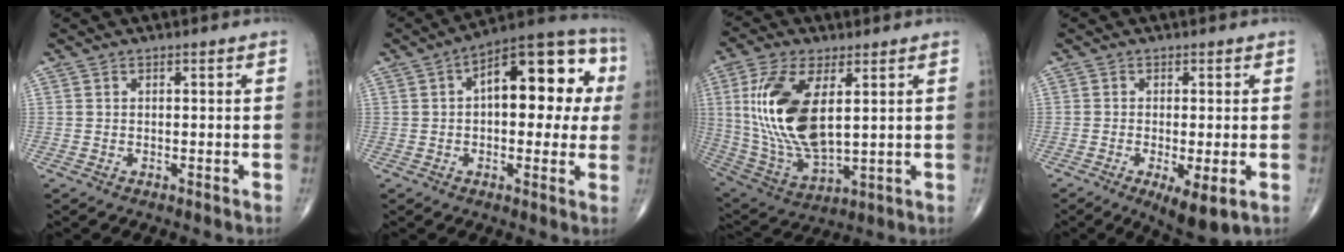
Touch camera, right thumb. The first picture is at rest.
{"total": 18.5, "force": [3.2, 8.8, 15.9], "torque": [-0.181, 0.034, 0.034]}
{"total": 18.8, "force": [3.8, 8.8, 16.2], "torque": [-0.336, -0.021, 0.083]}
{"total": 6.8, "force": [-2.4, 1.8, 6.1], "torque": [-0.099, -0.019, -0.036]}